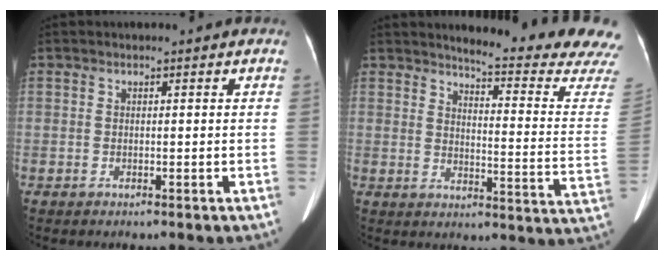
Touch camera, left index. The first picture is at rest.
{"total": 18.3, "force": [17.4, -1.4, 5.6], "torque": [-0.083, -0.141, 0.188]}